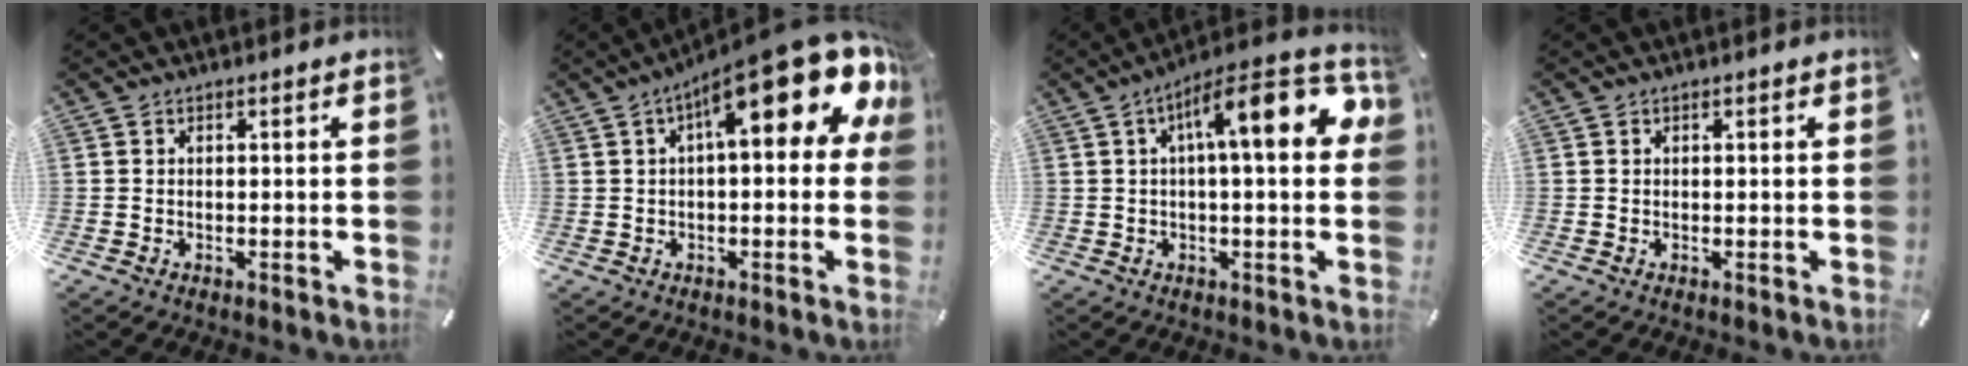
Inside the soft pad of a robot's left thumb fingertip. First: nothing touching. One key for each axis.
{"total": 18.0, "fx": 8.1, "fy": 5.6, "fz": 15.1, "tx": -0.218, "ty": -0.058, "tz": 0.127}
{"total": 16.8, "fx": 4.4, "fy": 5.2, "fz": 15.4, "tx": -0.216, "ty": -0.017, "tz": 0.061}
{"total": 0.0}